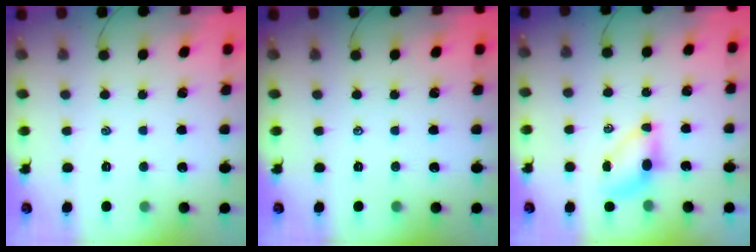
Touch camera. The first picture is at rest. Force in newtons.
{"total": 0.0}
{"total": 5.4, "press": 5.4, "slide": 0.7}